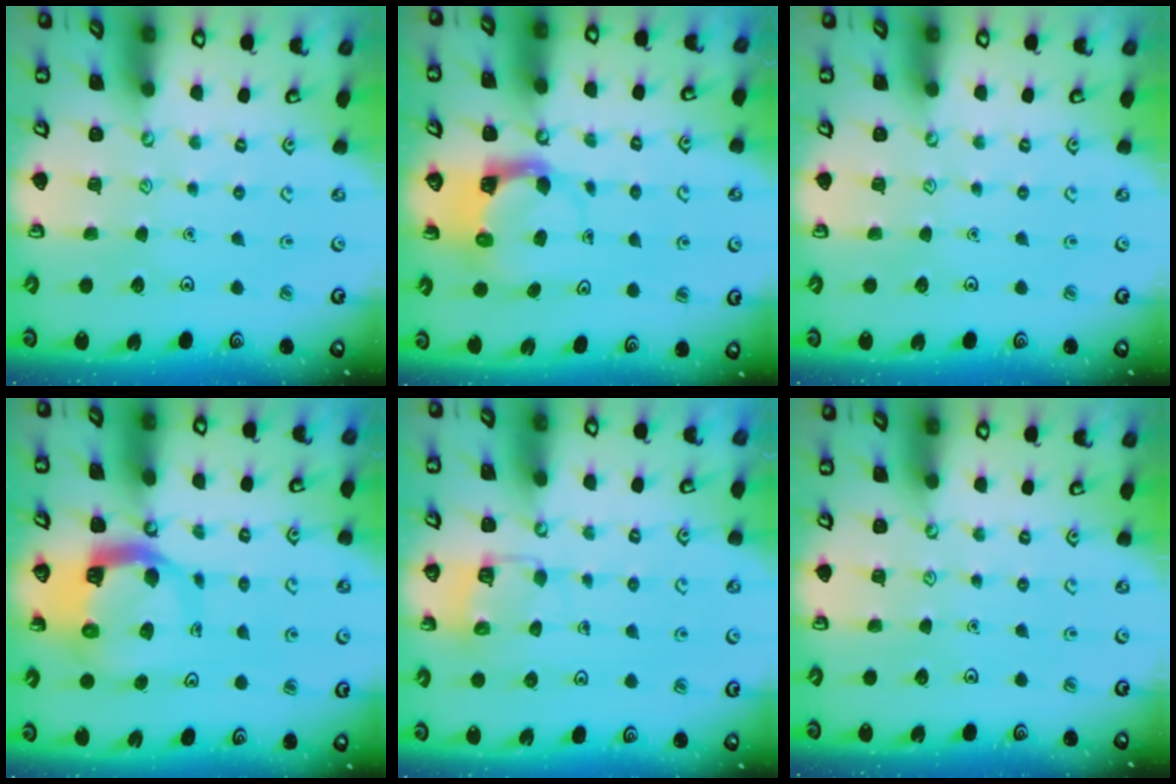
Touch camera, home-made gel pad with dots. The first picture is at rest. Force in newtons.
{"total": 4.0, "press": 4.0, "slide": 0.4}
{"total": 0.0}
{"total": 10.4, "press": 10.4, "slide": 1.3}
{"total": 5.6, "press": 5.6, "slide": 0.5}
{"total": 0.0}